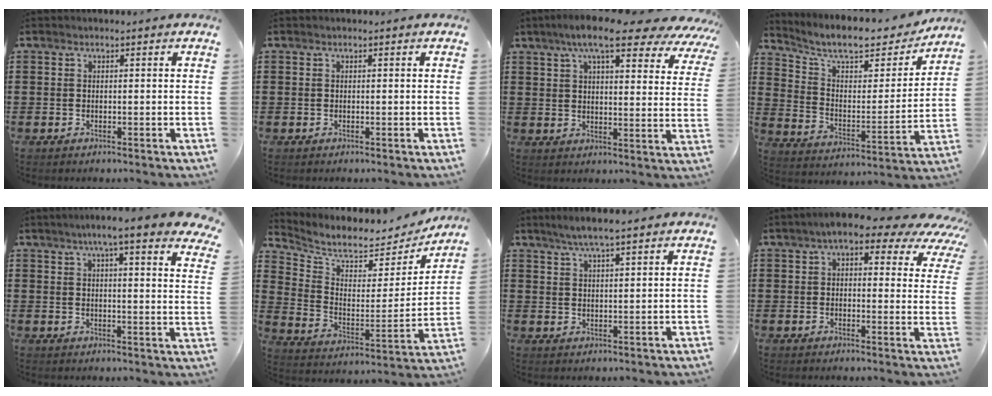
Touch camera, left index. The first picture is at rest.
{"total": 0.0}
{"total": 11.0, "force": [8.0, 2.2, 7.2], "torque": [-0.136, -0.021, 0.135]}
{"total": 9.0, "force": [7.9, 1.8, 4.1], "torque": [-0.106, -0.047, 0.132]}
{"total": 6.2, "force": [5.0, 0.0, 3.8], "torque": [-0.082, -0.015, 0.082]}
{"total": 5.8, "force": [5.5, 1.2, 1.4], "torque": [-0.061, -0.049, 0.092]}
{"total": 4.4, "force": [3.5, 0.2, 2.6], "torque": [-0.058, -0.003, 0.062]}
{"total": 7.3, "force": [5.3, 2.1, 4.6], "torque": [-0.083, -0.019, 0.086]}